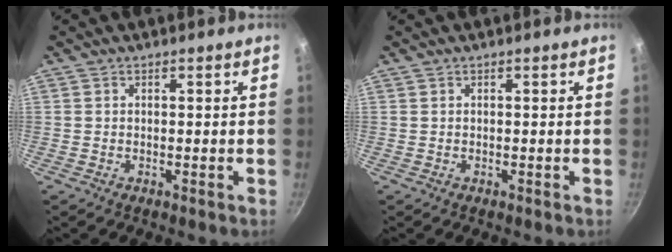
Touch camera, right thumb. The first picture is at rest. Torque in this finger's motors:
{"motor_torque": [-0.27, -0.27, 0.00, 0.00, 0.00]}